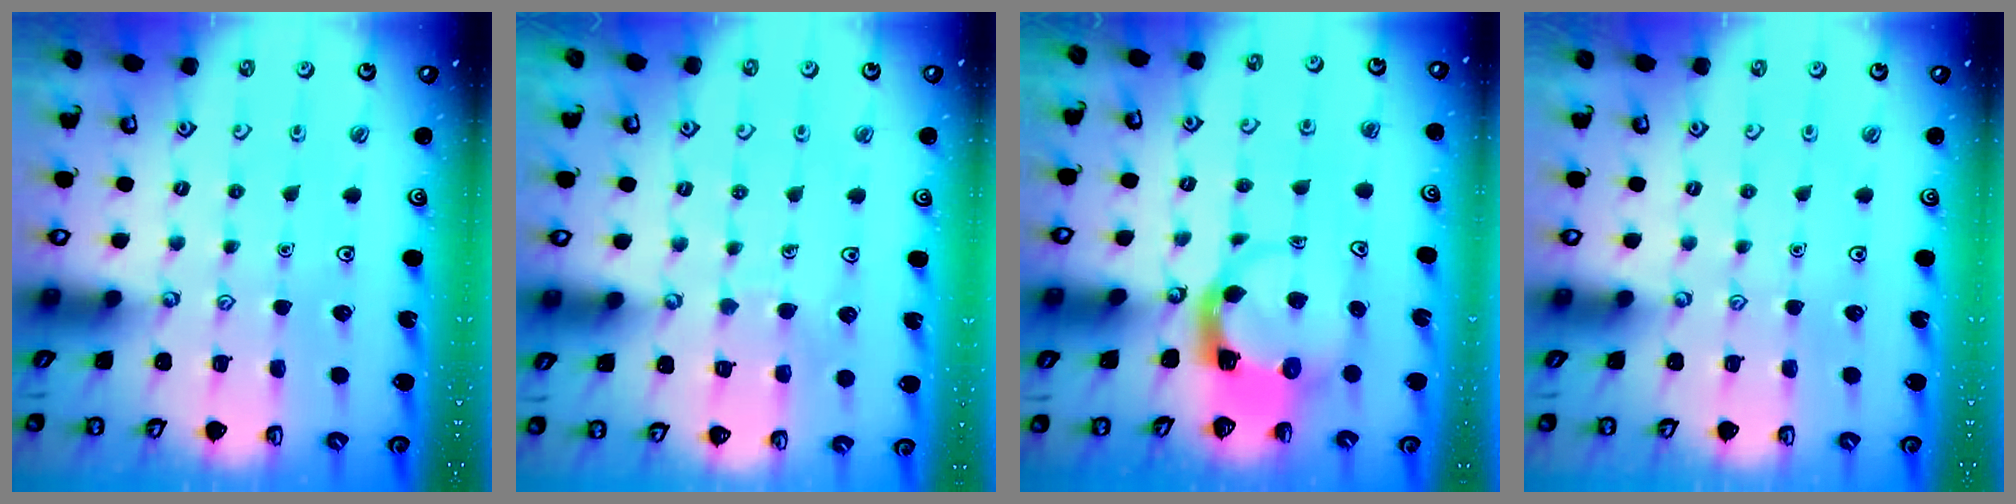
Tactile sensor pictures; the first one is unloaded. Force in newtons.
{"total": 5.8, "press": 5.7, "slide": 0.6}
{"total": 4.0, "press": 4.0, "slide": 0.5}
{"total": 0.0}